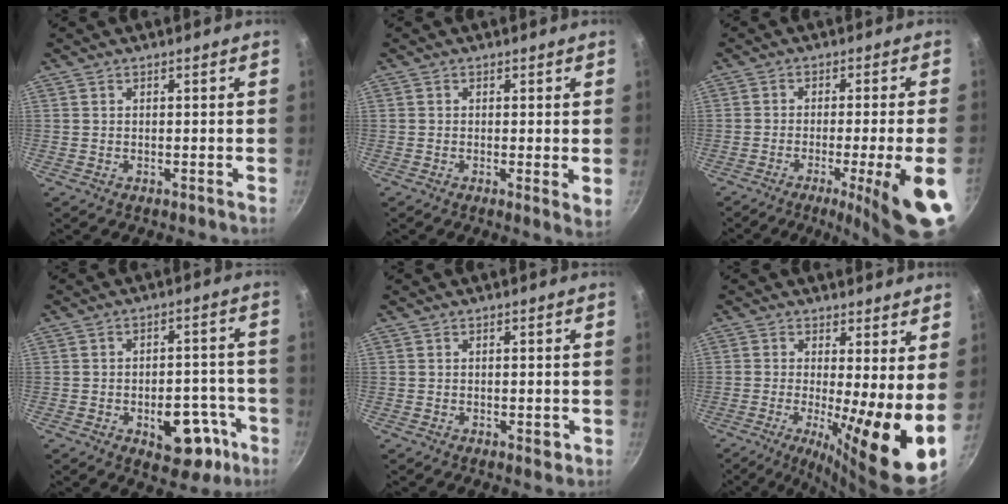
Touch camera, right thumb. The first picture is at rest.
{"total": 1.5, "force": [0.2, 0.3, 1.5], "torque": [-0.022, -0.009, -0.002]}
{"total": 14.1, "force": [-5.6, 0.9, 13.0], "torque": [-0.178, 0.004, -0.076]}
{"total": 12.4, "force": [-5.2, 7.2, 8.6], "torque": [-0.062, 0.035, -0.059]}
{"total": 1.9, "force": [-0.6, 1.0, 1.5], "torque": [-0.019, -0.001, -0.007]}
{"total": 14.1, "force": [-0.8, 3.1, 13.8], "torque": [-0.198, -0.026, -0.012]}